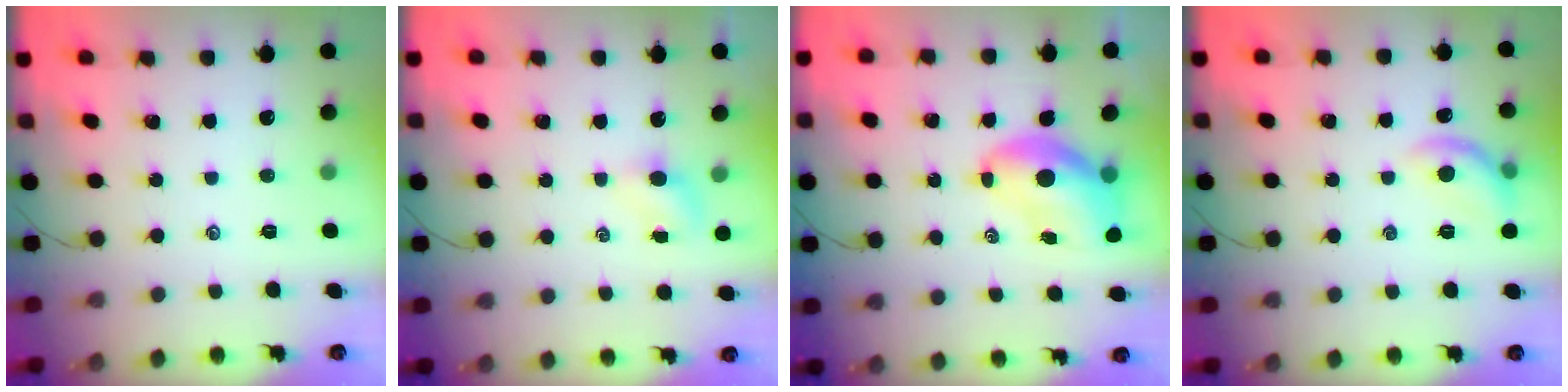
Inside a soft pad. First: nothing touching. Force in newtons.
{"total": 4.0, "press": 3.9, "slide": 1.0}
{"total": 9.1, "press": 8.7, "slide": 2.5}
{"total": 9.6, "press": 9.6, "slide": 0.1}